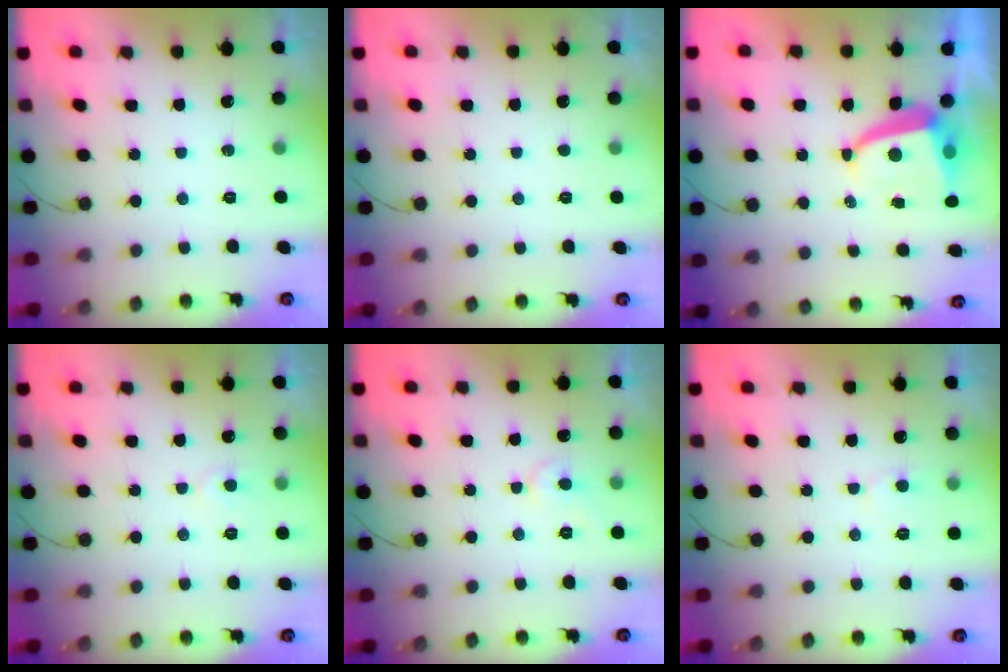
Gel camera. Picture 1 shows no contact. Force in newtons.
{"total": 1.6, "press": 1.6, "slide": 0.2}
{"total": 6.0, "press": 5.9, "slide": 0.7}
{"total": 4.3, "press": 4.3, "slide": 0.5}
{"total": 5.9, "press": 5.9, "slide": 0.4}
{"total": 5.3, "press": 5.2, "slide": 0.4}